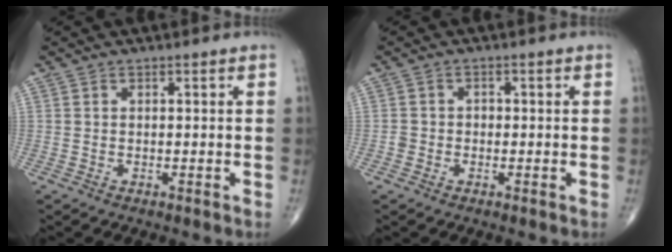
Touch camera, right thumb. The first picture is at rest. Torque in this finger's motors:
{"motor_torque": [0.03, 0.10, 0.16, -0.26, 0.01]}